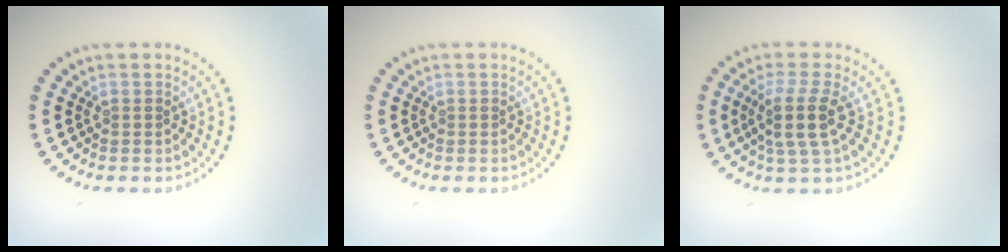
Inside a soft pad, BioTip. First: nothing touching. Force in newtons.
{"total": 0.0}
{"total": 3.4, "press": 2.8, "slide": 2.0}